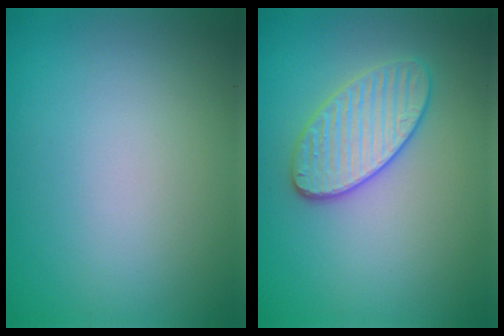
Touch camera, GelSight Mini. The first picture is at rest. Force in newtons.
{"total": 3.5, "press": 3.4, "slide": 0.8}